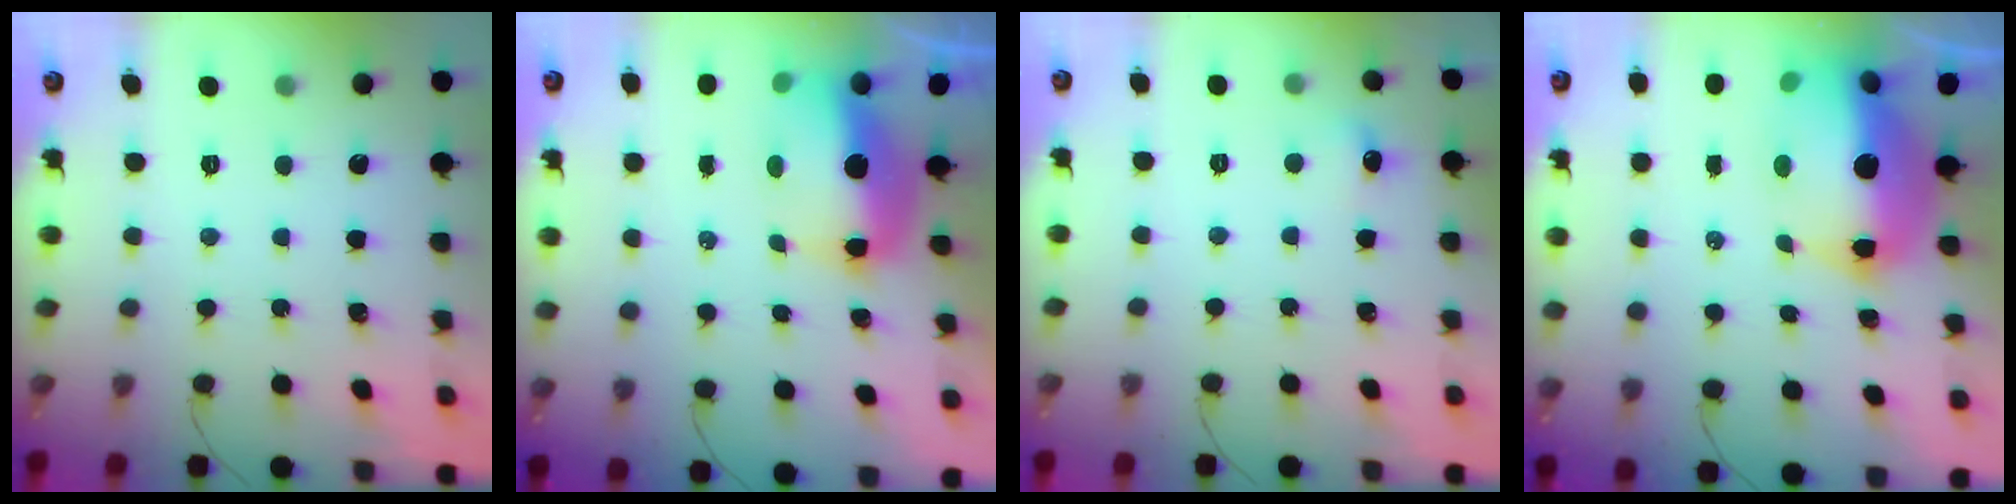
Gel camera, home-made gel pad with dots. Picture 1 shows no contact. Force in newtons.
{"total": 10.6, "press": 10.4, "slide": 2.2}
{"total": 4.8, "press": 4.6, "slide": 1.4}
{"total": 18.8, "press": 16.6, "slide": 8.7}